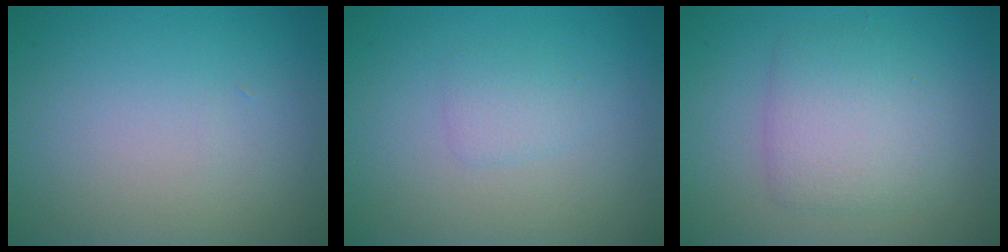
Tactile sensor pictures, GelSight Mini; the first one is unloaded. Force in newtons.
{"total": 1.2, "press": 1.2, "slide": 0.1}
{"total": 3.9, "press": 3.9, "slide": 0.1}